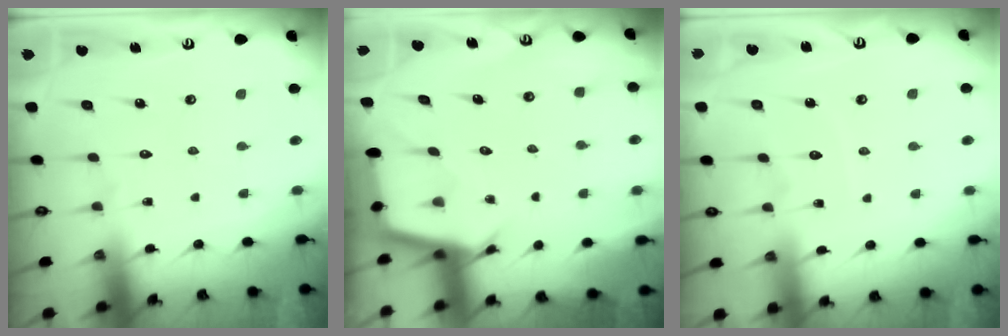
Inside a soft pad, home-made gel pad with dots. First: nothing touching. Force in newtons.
{"total": 2.8, "press": 2.8, "slide": 0.3}
{"total": 3.1, "press": 3.1, "slide": 0.2}